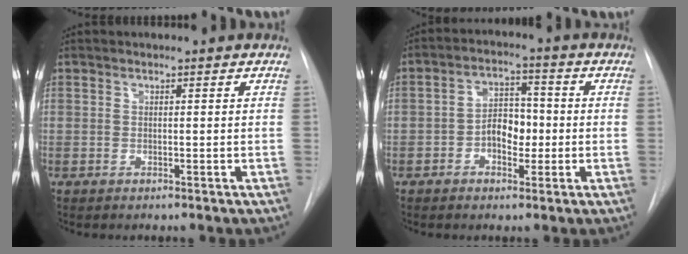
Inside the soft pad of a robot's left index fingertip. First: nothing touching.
{"total": 5.4, "force": [-1.2, 3.4, 4.1], "torque": [-0.069, 0.016, -0.022]}